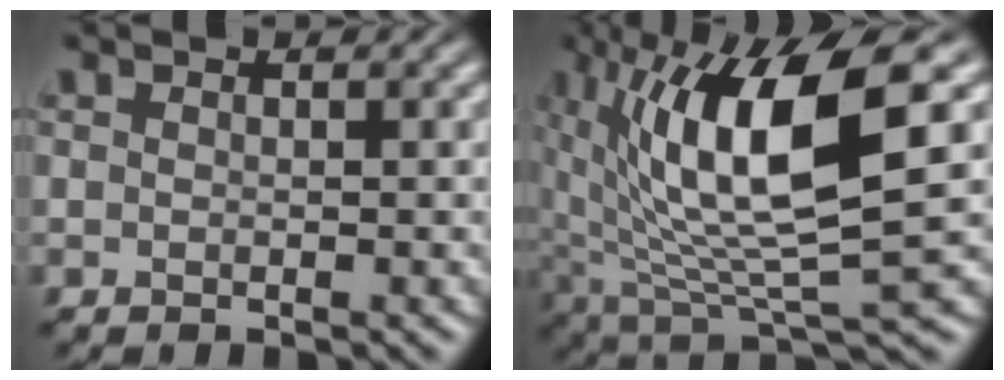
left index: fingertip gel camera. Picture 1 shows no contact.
{"total": 12.8, "force": [3.2, 3.6, 11.9], "torque": [-0.211, 0.003, 0.065]}